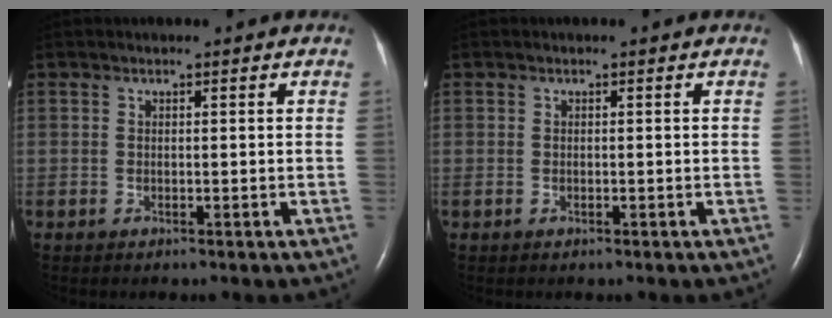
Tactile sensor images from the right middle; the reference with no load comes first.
{"total": 0.0}